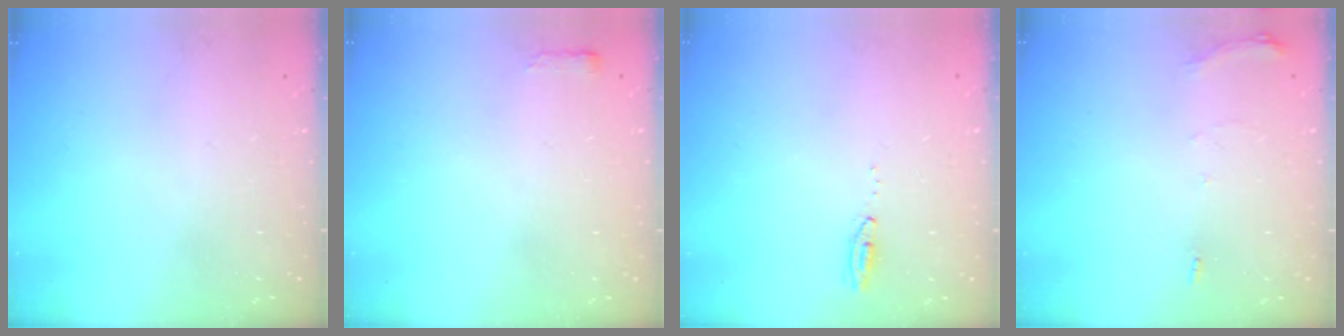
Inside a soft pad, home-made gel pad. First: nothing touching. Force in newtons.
{"total": 2.4, "press": 2.4, "slide": 0.4}
{"total": 11.2, "press": 5.8, "slide": 9.6}
{"total": 5.7, "press": 5.7, "slide": 0.8}